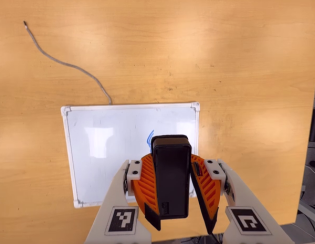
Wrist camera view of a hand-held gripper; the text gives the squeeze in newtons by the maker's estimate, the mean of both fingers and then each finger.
{"total": 7.4, "left": 8.0, "right": 6.7}